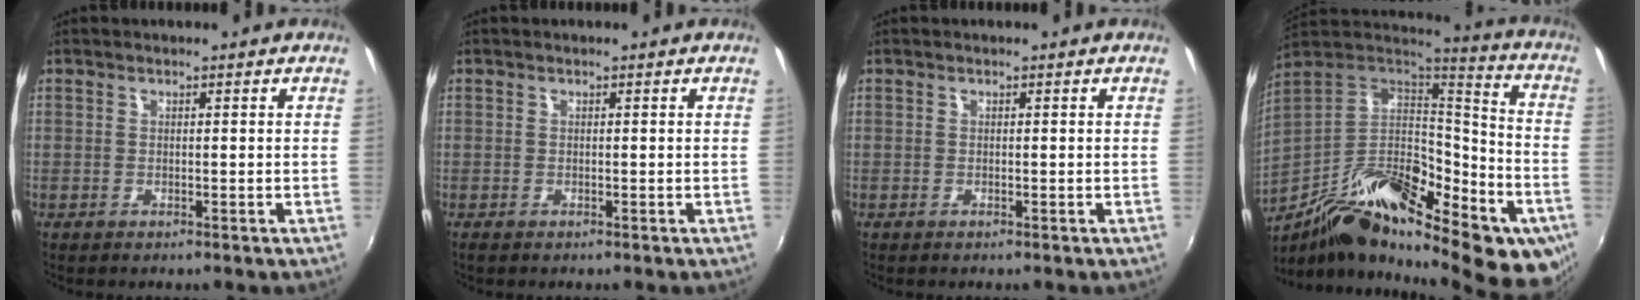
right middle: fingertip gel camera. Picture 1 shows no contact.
{"total": 0.0}
{"total": 0.0}
{"total": 31.6, "force": [-16.4, 12.3, 24.0], "torque": [-0.365, -0.016, -0.248]}